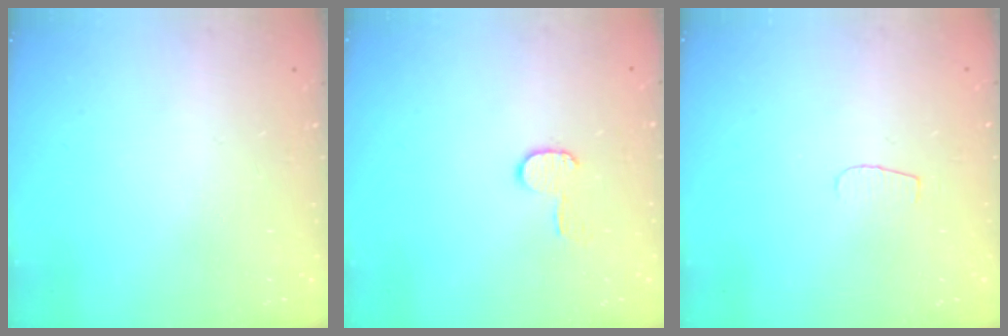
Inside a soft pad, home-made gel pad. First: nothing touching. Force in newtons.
{"total": 5.9, "press": 5.9, "slide": 0.4}
{"total": 4.0, "press": 4.0, "slide": 0.4}